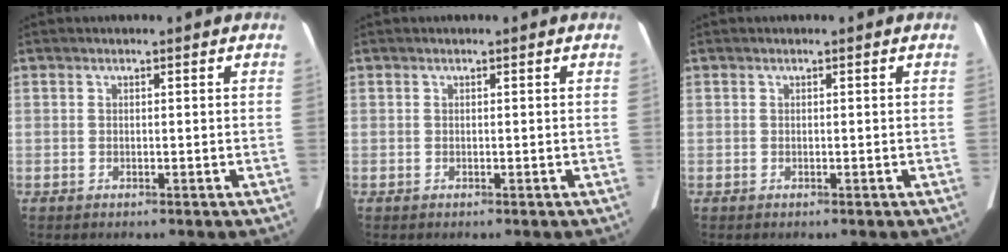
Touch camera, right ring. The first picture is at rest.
{"total": 0.0}
{"total": 0.0}